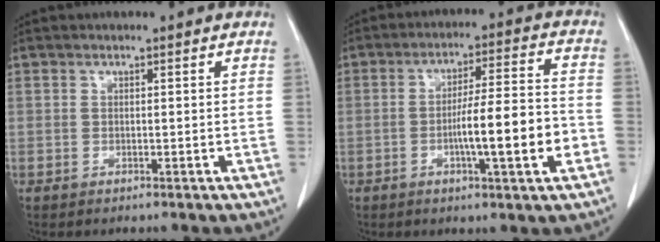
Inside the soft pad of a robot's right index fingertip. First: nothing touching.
{"total": 10.8, "force": [-2.9, 0.4, 10.4], "torque": [-0.164, 0.004, -0.047]}